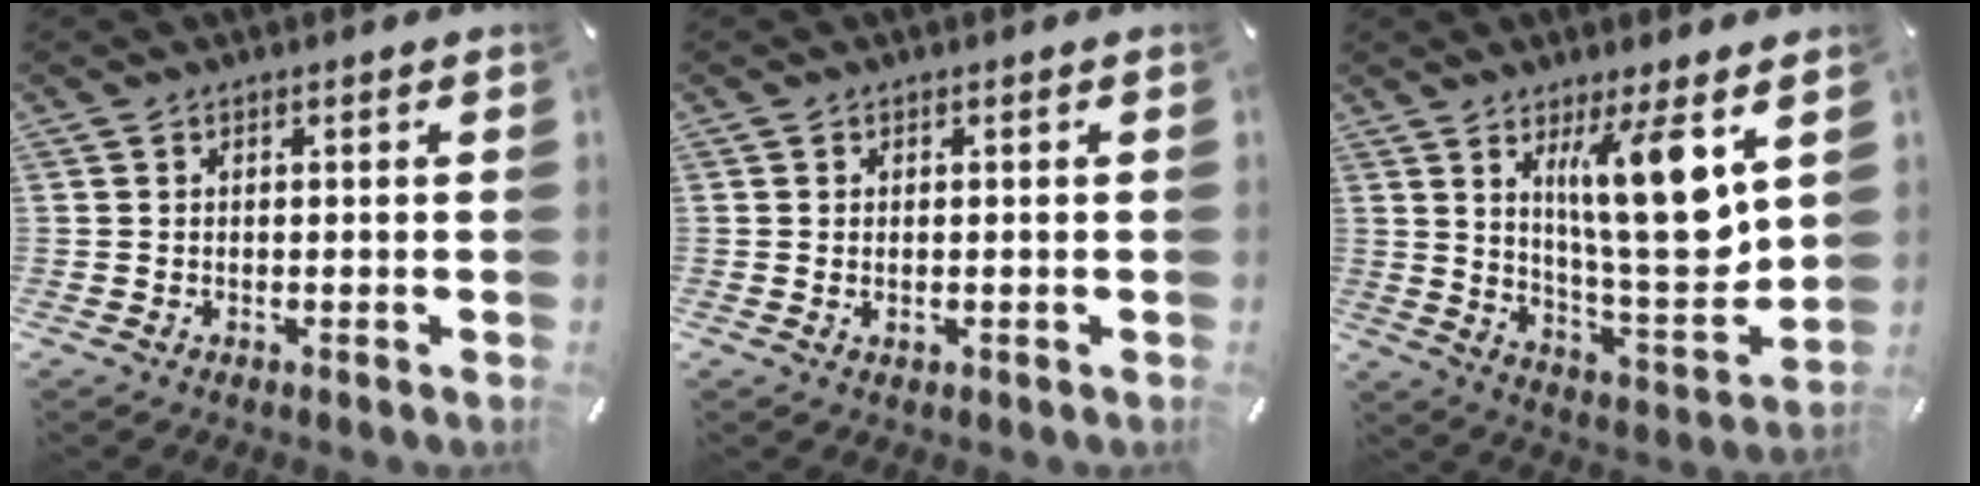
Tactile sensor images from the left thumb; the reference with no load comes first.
{"total": 1.0, "force": [0.0, 0.6, 0.9], "torque": [-0.011, -0.003, -0.001]}
{"total": 17.0, "force": [7.2, 3.1, 15.1], "torque": [-0.245, -0.049, 0.107]}